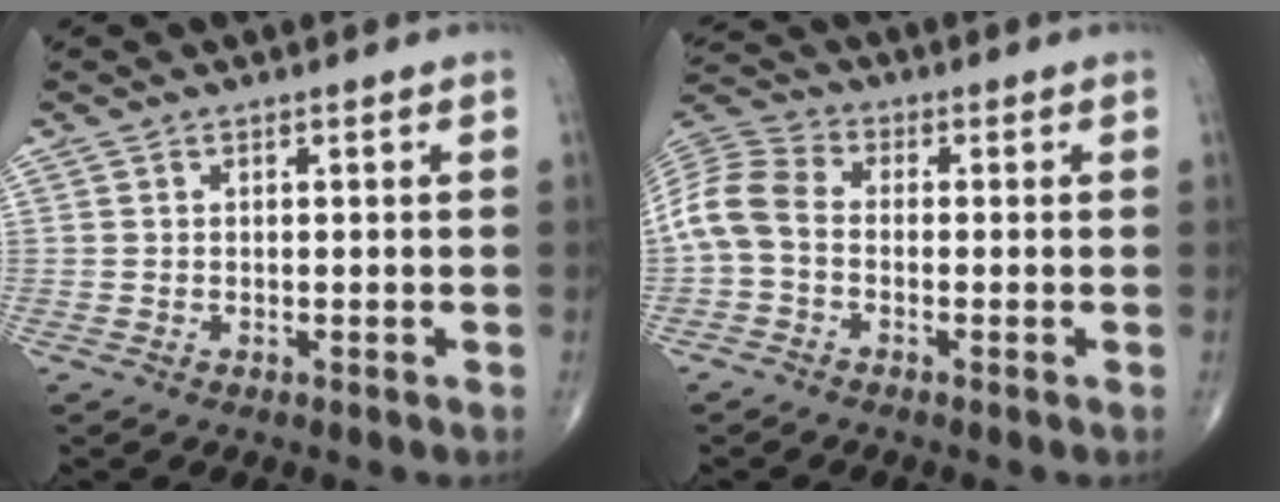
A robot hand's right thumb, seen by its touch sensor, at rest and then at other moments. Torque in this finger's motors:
{"motor_torque": [-0.01, 0.34, 0.68, -0.34, 0.23]}